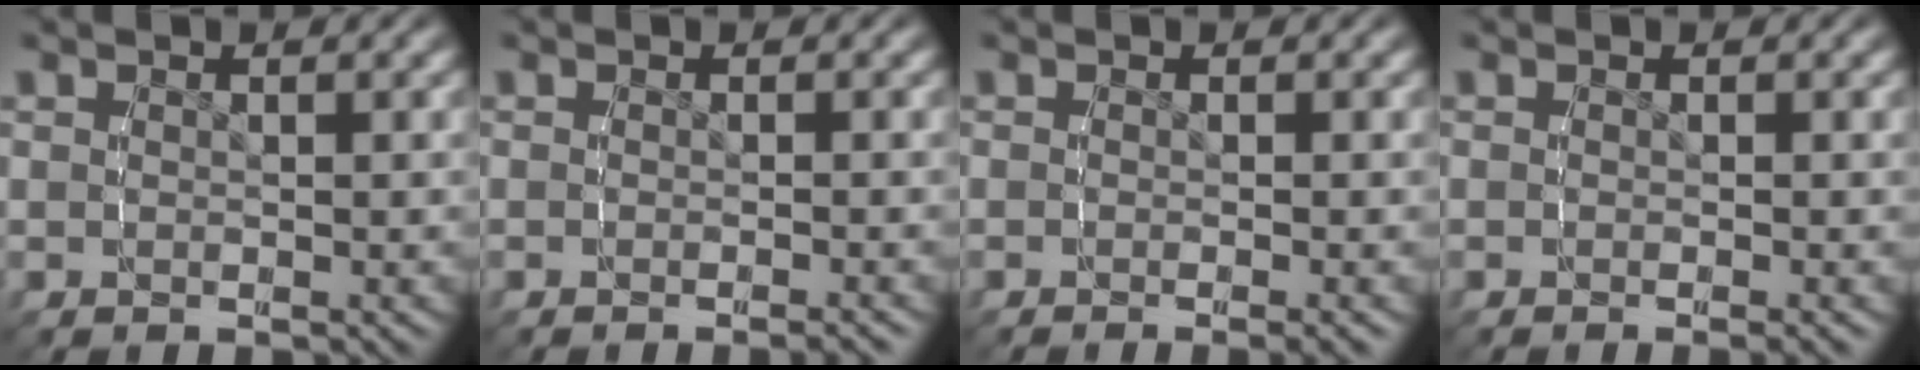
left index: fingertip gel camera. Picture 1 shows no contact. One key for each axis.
{"total": 1.5, "fx": -1.2, "fy": 0.1, "fz": 0.7, "tx": -0.006, "ty": 0.004, "tz": -0.022}
{"total": 1.8, "fx": -1.4, "fy": 0.2, "fz": 1.2, "tx": -0.010, "ty": 0.000, "tz": -0.021}
{"total": 1.4, "fx": -1.1, "fy": 0.2, "fz": 0.9, "tx": -0.004, "ty": 0.003, "tz": -0.018}